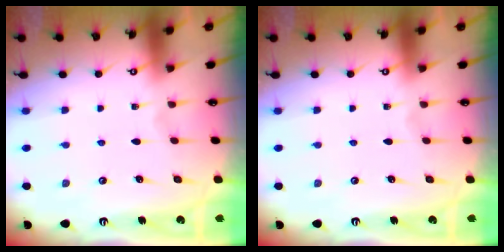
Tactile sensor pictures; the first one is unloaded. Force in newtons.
{"total": 0.0}